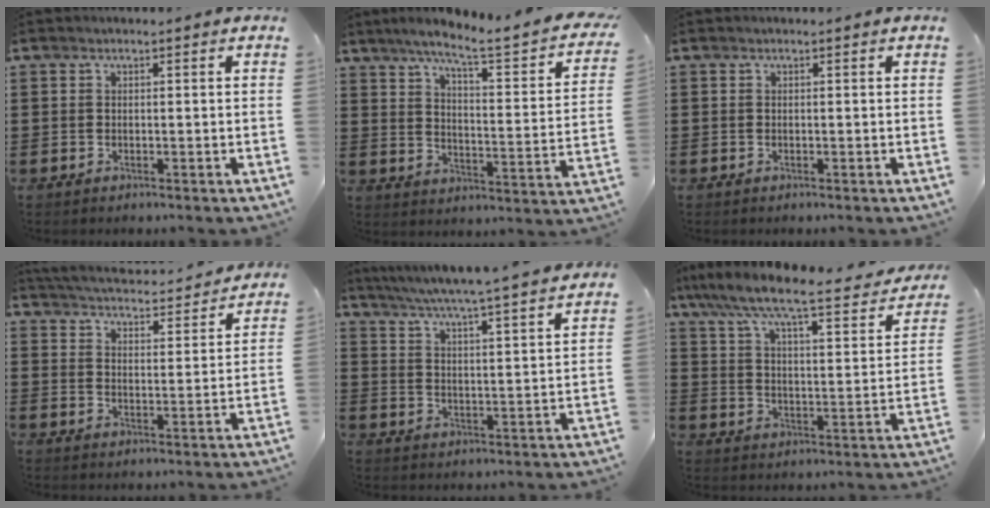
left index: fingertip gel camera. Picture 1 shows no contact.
{"total": 6.3, "force": [4.5, 0.0, 4.4], "torque": [-0.098, -0.036, 0.062]}
{"total": 0.0}
{"total": 4.1, "force": [4.0, -0.3, 0.5], "torque": [-0.034, -0.035, 0.063]}
{"total": 4.5, "force": [4.1, -1.2, 1.5], "torque": [-0.051, -0.042, 0.061]}
{"total": 6.8, "force": [5.9, 0.0, 3.4], "torque": [-0.093, -0.046, 0.090]}